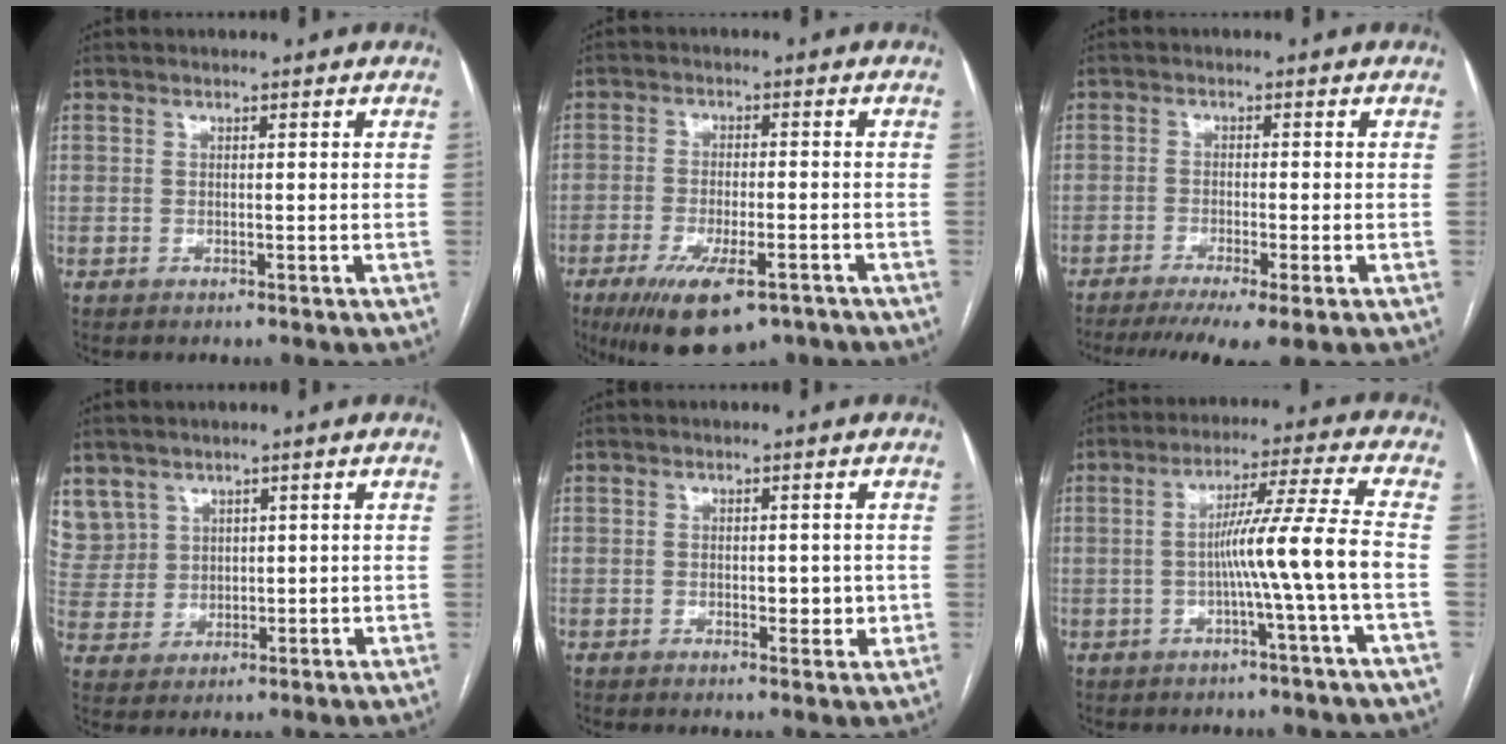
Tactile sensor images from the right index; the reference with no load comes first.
{"total": 11.9, "force": [-7.7, 3.6, 8.4], "torque": [-0.142, -0.018, -0.117]}
{"total": 9.4, "force": [-6.7, 0.6, 6.6], "torque": [-0.099, -0.017, -0.104]}
{"total": 8.6, "force": [5.3, 6.8, 0.9], "torque": [-0.032, 0.025, 0.128]}
{"total": 3.1, "force": [0.0, 1.8, 2.6], "torque": [-0.025, 0.002, 0.006]}
{"total": 9.3, "force": [-2.0, -2.3, 8.8], "torque": [-0.147, 0.013, -0.032]}